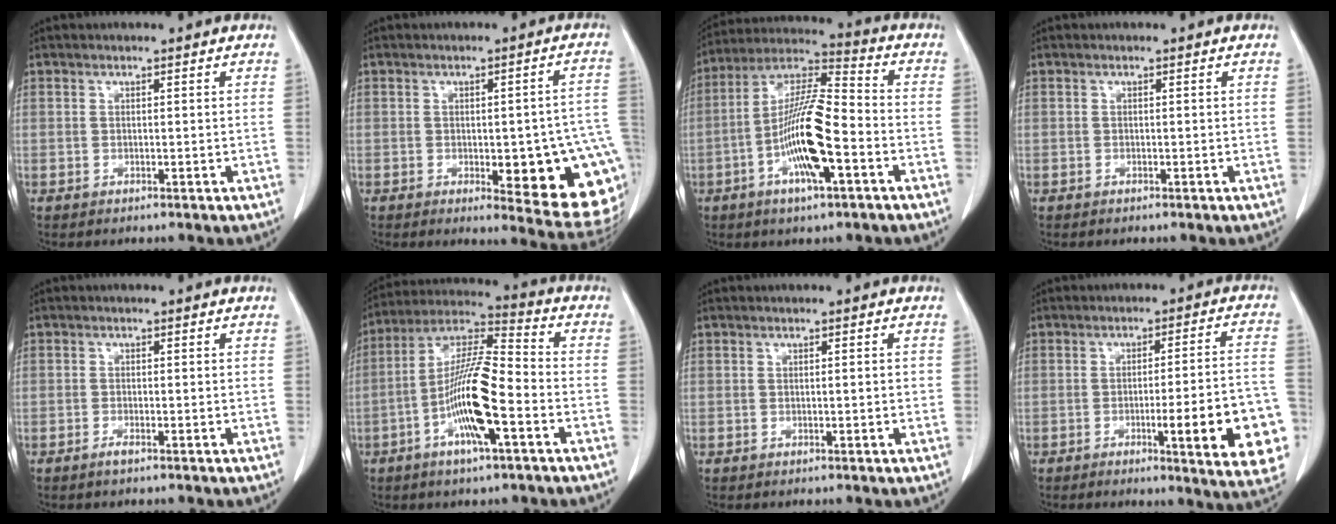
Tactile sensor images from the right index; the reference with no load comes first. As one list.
[{"total": 16.8, "force": [-4.3, 4.1, 15.8], "torque": [-0.115, 0.013, -0.030]}, {"total": 14.2, "force": [-4.3, 2.5, 13.3], "torque": [-0.256, 0.004, -0.080]}, {"total": 0.0}, {"total": 1.1, "force": [-0.8, 0.1, 0.7], "torque": [-0.015, -0.001, -0.014]}, {"total": 13.8, "force": [-4.4, 1.9, 13.0], "torque": [-0.251, 0.005, -0.083]}, {"total": 0.9, "force": [0.0, 0.2, 0.9], "torque": [-0.013, 0.000, 0.001]}, {"total": 15.4, "force": [-4.8, 1.5, 14.5], "torque": [-0.124, 0.008, -0.051]}]